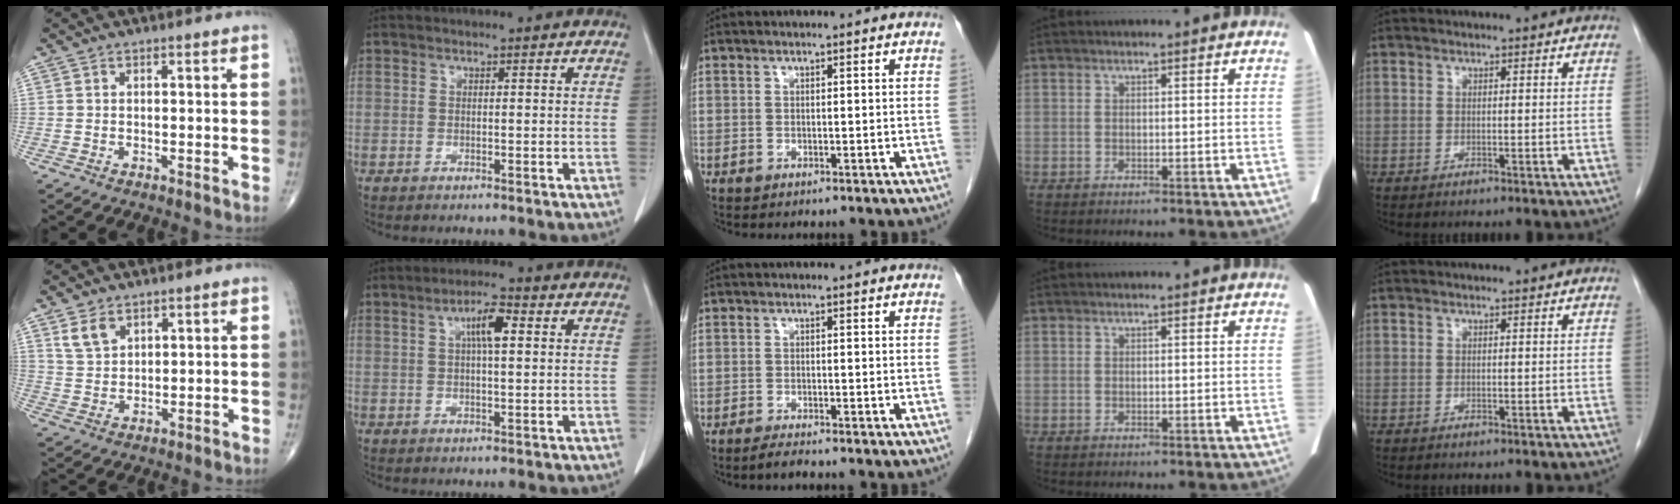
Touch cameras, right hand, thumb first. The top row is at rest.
{"thumb": {"total": 4.4, "force": [2.7, 2.7, 2.2], "torque": [-0.033, -0.013, 0.061]}, "index": {"total": 4.9, "force": [1.4, 0.9, 4.6], "torque": [-0.084, 0.010, 0.023]}, "middle": {"total": 1.7, "force": [-1.5, -0.1, 0.7], "torque": [-0.025, -0.007, -0.028]}}